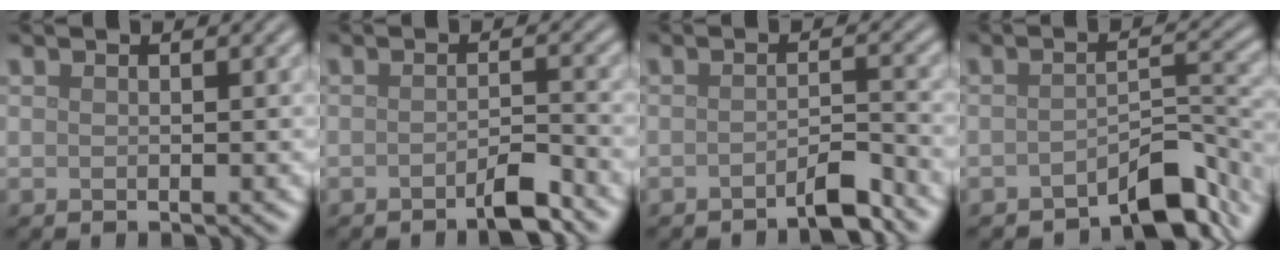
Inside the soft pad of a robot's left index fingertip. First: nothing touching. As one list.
[{"total": 2.5, "force": [-1.8, 0.4, 1.7], "torque": [-0.025, 0.003, -0.033]}, {"total": 2.5, "force": [-2.1, 0.3, 1.5], "torque": [-0.019, 0.006, -0.039]}, {"total": 4.8, "force": [-3.6, 1.4, 2.9], "torque": [-0.031, 0.005, -0.058]}]